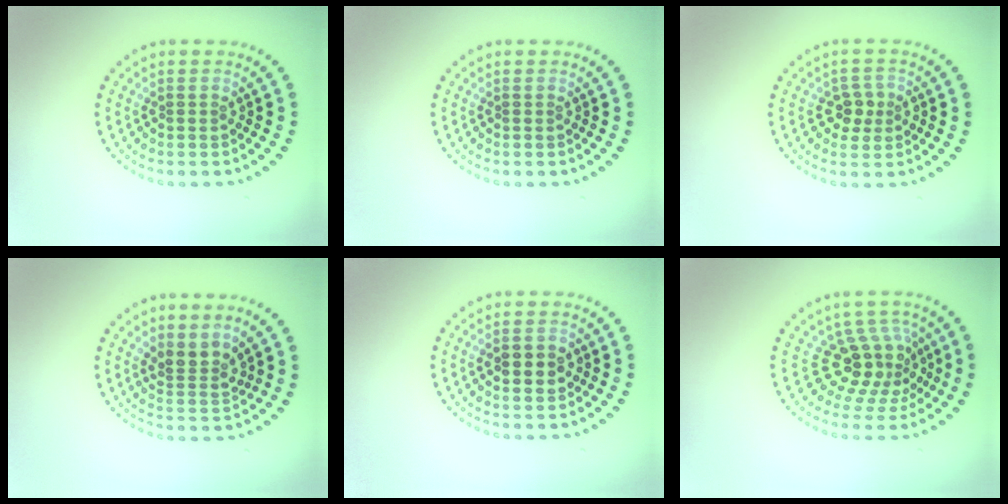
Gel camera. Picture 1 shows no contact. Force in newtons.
{"total": 0.0}
{"total": 2.1, "press": 2.1, "slide": 0.4}
{"total": 2.4, "press": 1.8, "slide": 1.6}
{"total": 3.3, "press": 3.3, "slide": 0.1}
{"total": 4.4, "press": 3.3, "slide": 2.9}